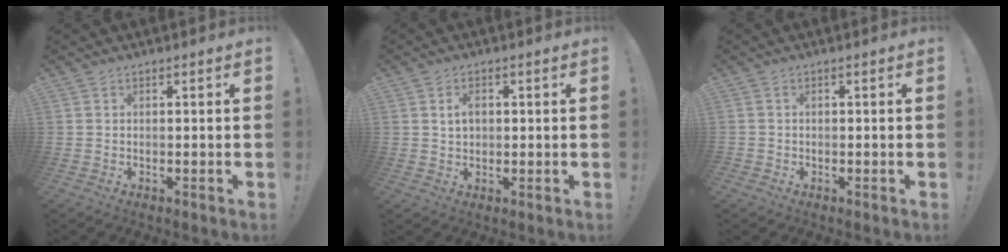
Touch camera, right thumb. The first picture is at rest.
{"total": 3.5, "force": [0.8, 2.2, 2.6], "torque": [-0.039, 0.001, 0.012]}
{"total": 1.1, "force": [-0.5, 1.0, 0.2], "torque": [-0.006, 0.006, -0.009]}